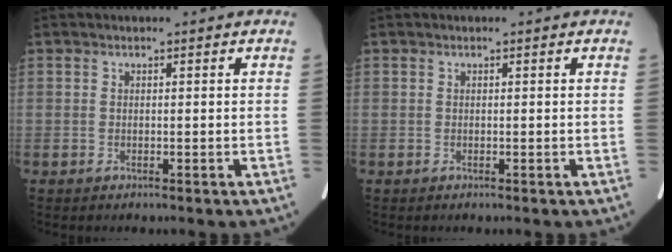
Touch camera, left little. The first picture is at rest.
{"total": 0.0}